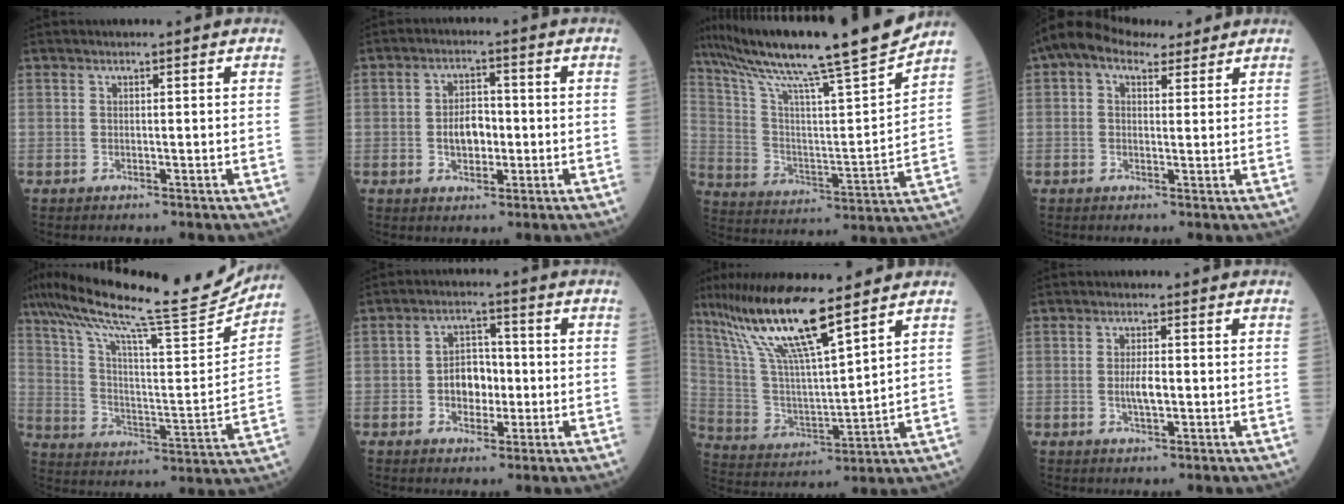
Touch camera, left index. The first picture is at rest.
{"total": 4.8, "force": [-0.7, 2.9, 3.8], "torque": [-0.070, 0.011, -0.012]}
{"total": 22.4, "force": [18.9, -0.9, 11.9], "torque": [-0.207, -0.023, 0.300]}
{"total": 7.0, "force": [4.7, 3.6, 3.7], "torque": [-0.076, 0.043, 0.083]}
{"total": 24.1, "force": [21.0, 0.9, 11.9], "torque": [-0.214, -0.020, 0.315]}
{"total": 5.7, "force": [-0.9, 3.8, 4.1], "torque": [-0.071, 0.016, -0.014]}
{"total": 15.2, "force": [11.0, 0.7, 10.4], "torque": [-0.209, 0.005, 0.213]}
{"total": 3.1, "force": [-0.4, 0.8, 2.9], "torque": [-0.061, -0.001, -0.006]}